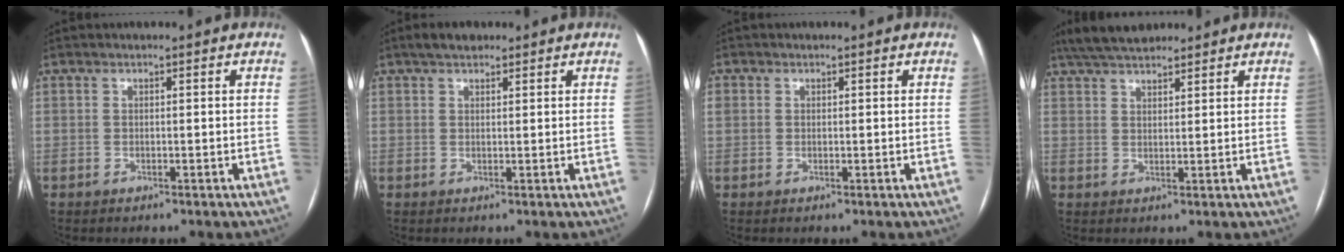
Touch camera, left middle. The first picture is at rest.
{"total": 3.0, "force": [2.2, 1.4, 1.4], "torque": [-0.027, 0.016, 0.035]}
{"total": 1.5, "force": [0.5, 1.4, 0.5], "torque": [-0.008, 0.009, 0.011]}
{"total": 7.4, "force": [6.4, 1.9, 3.2], "torque": [-0.056, 0.030, 0.115]}